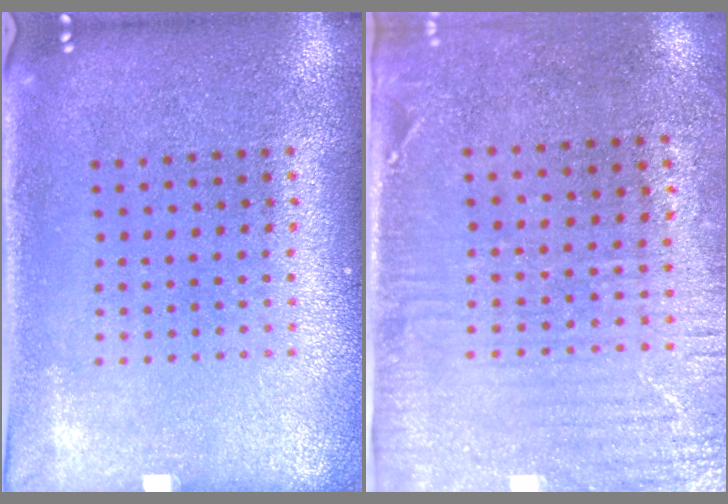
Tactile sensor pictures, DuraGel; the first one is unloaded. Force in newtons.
{"total": 3.0, "press": 2.4, "slide": 1.7}